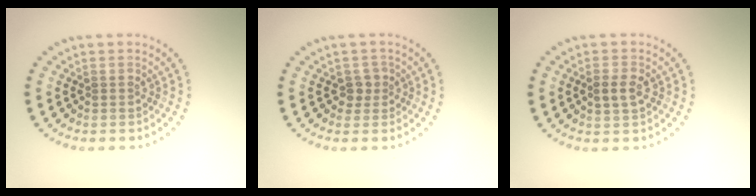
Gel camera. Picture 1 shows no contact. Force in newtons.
{"total": 1.4, "press": 1.1, "slide": 0.9}
{"total": 2.0, "press": 2.0, "slide": 0.1}